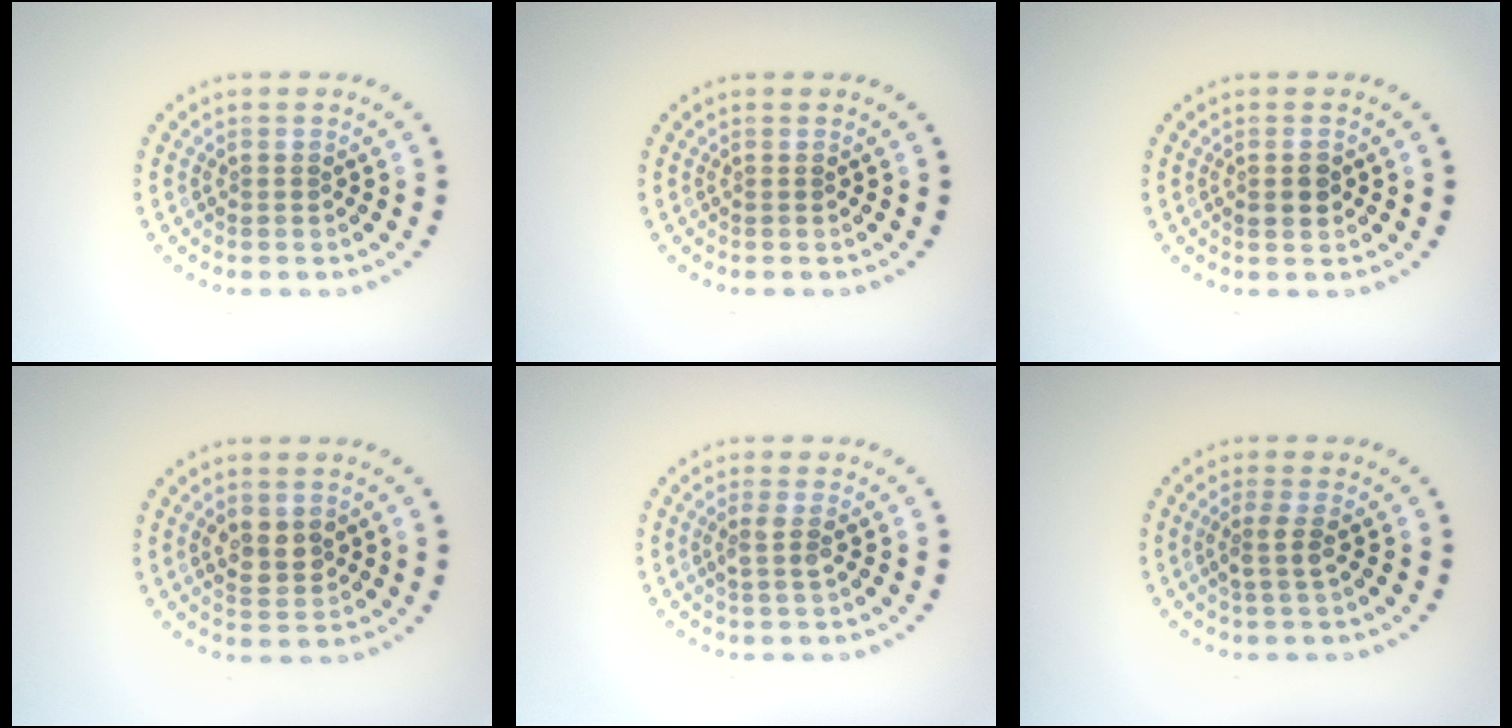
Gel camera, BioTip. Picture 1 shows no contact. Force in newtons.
{"total": 0.0}
{"total": 1.2, "press": 1.2, "slide": 0.1}
{"total": 2.5, "press": 2.4, "slide": 0.5}
{"total": 1.5, "press": 1.1, "slide": 0.9}
{"total": 1.6, "press": 1.3, "slide": 1.0}